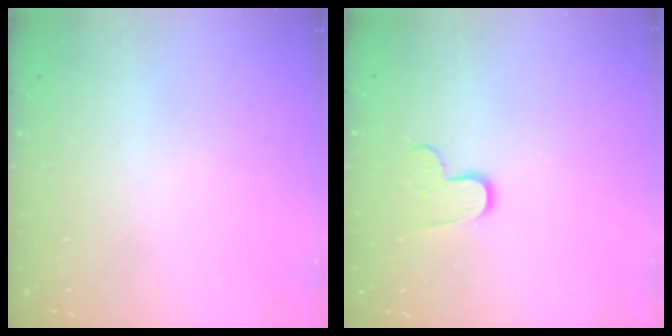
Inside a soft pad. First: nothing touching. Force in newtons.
{"total": 7.0, "press": 7.0, "slide": 0.3}